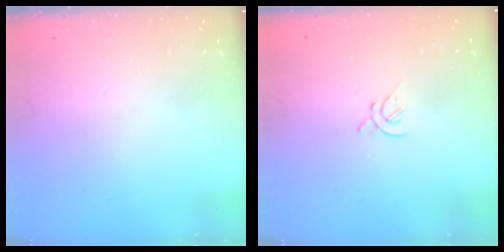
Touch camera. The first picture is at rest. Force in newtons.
{"total": 2.0, "press": 1.9, "slide": 0.5}